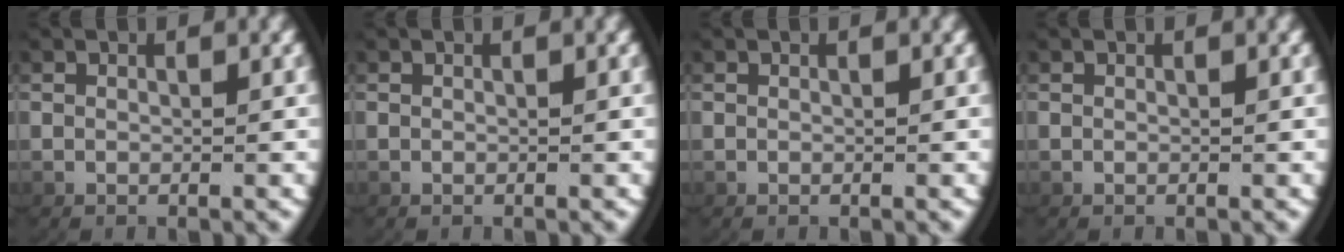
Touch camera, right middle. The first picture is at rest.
{"total": 0.0}
{"total": 0.0}
{"total": 0.0}